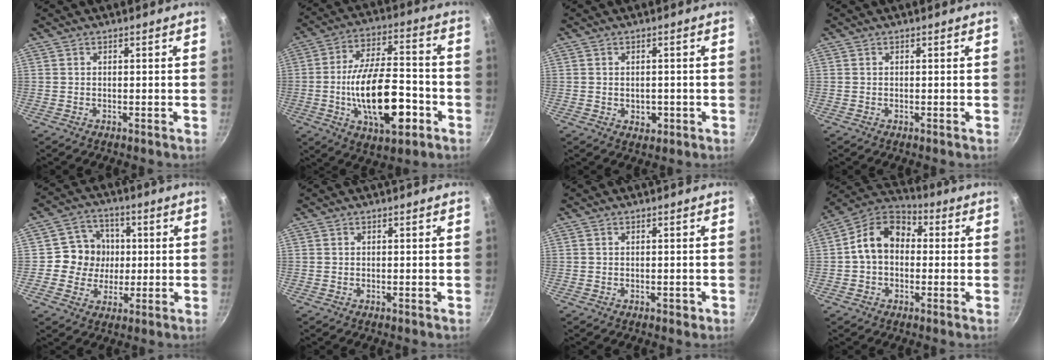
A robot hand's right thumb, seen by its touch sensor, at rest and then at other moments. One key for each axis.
{"total": 20.7, "fx": -5.9, "fy": 9.3, "fz": 17.5, "tx": -0.288, "ty": 0.031, "tz": -0.095}
{"total": 2.8, "fx": -0.6, "fy": 2.2, "fz": 1.7, "tx": -0.019, "ty": 0.001, "tz": -0.003}
{"total": 0.0}
{"total": 9.0, "fx": 0.4, "fy": 8.5, "fz": 2.8, "tx": -0.008, "ty": 0.007, "tz": -0.007}
{"total": 0.0}
{"total": 1.1, "fx": -0.3, "fy": 0.8, "fz": 0.6, "tx": -0.003, "ty": 0.004, "tz": -0.003}
{"total": 11.4, "fx": 0.5, "fy": 8.6, "fz": 7.5, "tx": -0.099, "ty": 0.038, "tz": -0.013}